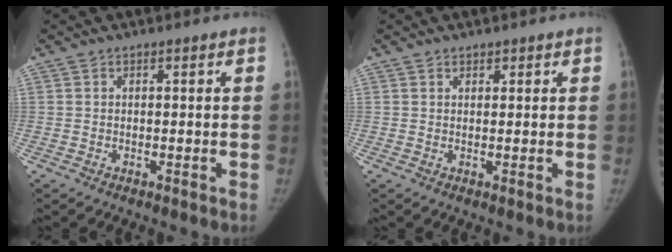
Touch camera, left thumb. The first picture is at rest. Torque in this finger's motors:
{"motor_torque": [-0.32, -0.12, -0.19, 0.13, -0.01]}